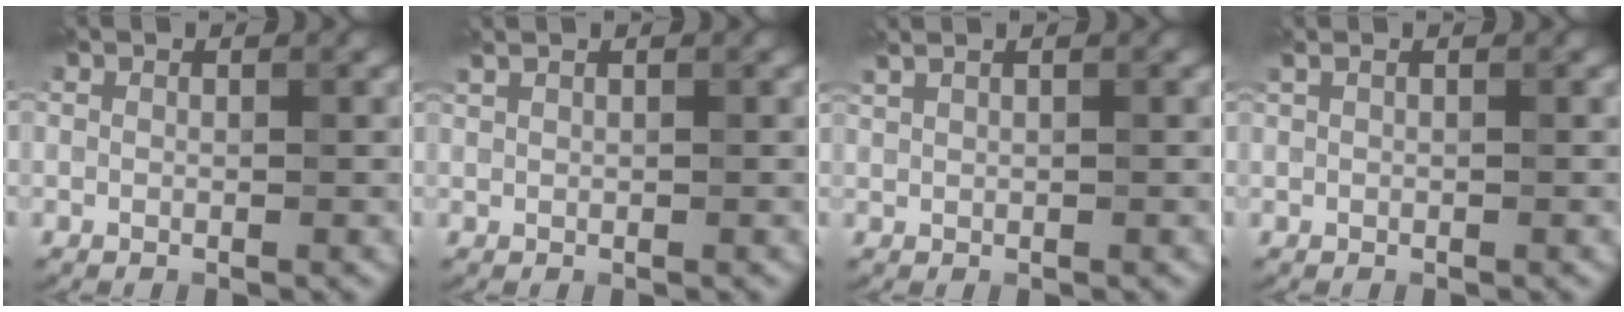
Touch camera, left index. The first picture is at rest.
{"total": 1.0, "force": [0.8, 0.3, 0.5], "torque": [-0.012, 0.001, 0.015]}
{"total": 1.8, "force": [1.4, 0.6, 0.9], "torque": [-0.018, 0.003, 0.021]}
{"total": 0.7, "force": [0.4, 0.2, 0.6], "torque": [-0.016, 0.004, 0.007]}